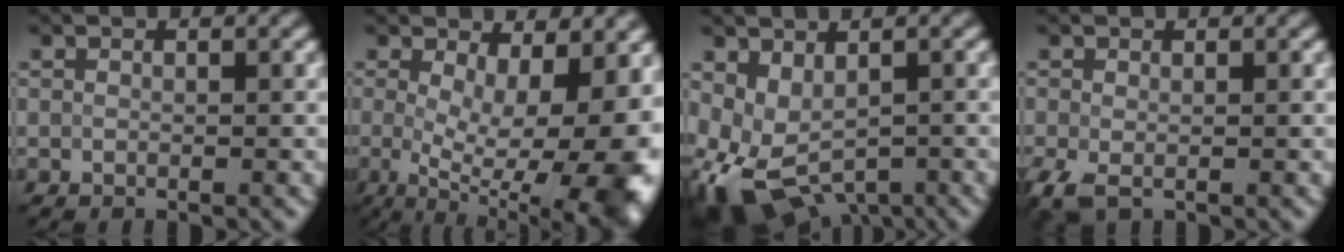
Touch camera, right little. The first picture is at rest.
{"total": 14.0, "force": [-0.7, 5.4, 12.9], "torque": [-0.164, -0.016, 0.005]}
{"total": 7.2, "force": [-2.3, 4.6, 5.1], "torque": [-0.102, -0.021, -0.029]}
{"total": 2.2, "force": [-0.9, 1.2, 1.5], "torque": [-0.043, -0.010, -0.019]}